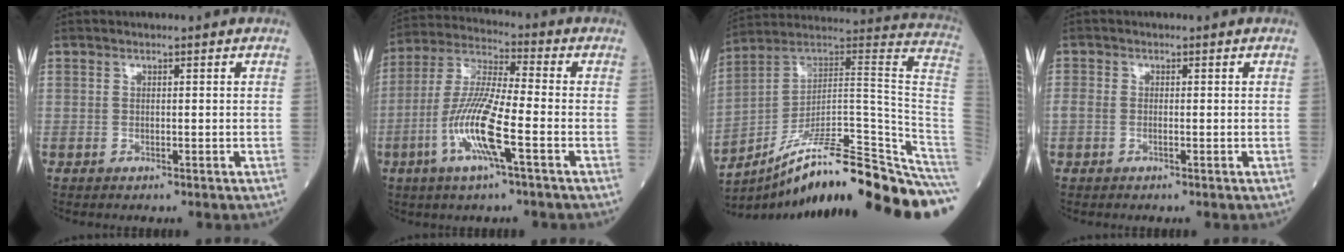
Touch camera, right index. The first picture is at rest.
{"total": 12.2, "force": [-4.1, 1.0, 11.4], "torque": [-0.238, -0.005, -0.085]}
{"total": 26.7, "force": [-19.8, 0.7, 18.0], "torque": [-0.140, 0.050, -0.300]}
{"total": 1.4, "force": [-0.4, 0.8, 1.1], "torque": [-0.028, 0.004, -0.007]}